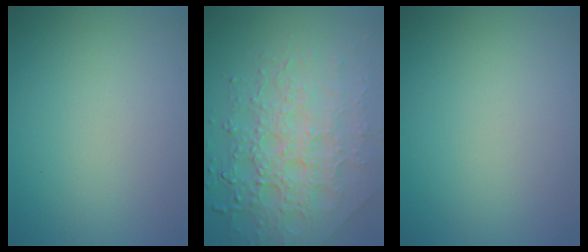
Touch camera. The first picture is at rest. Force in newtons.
{"total": 7.9, "press": 5.6, "slide": 5.6}
{"total": 0.0}